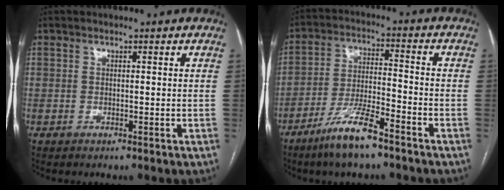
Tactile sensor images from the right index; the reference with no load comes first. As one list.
[{"total": 9.5, "force": [-6.6, 1.2, 6.6], "torque": [-0.132, -0.013, -0.125]}]